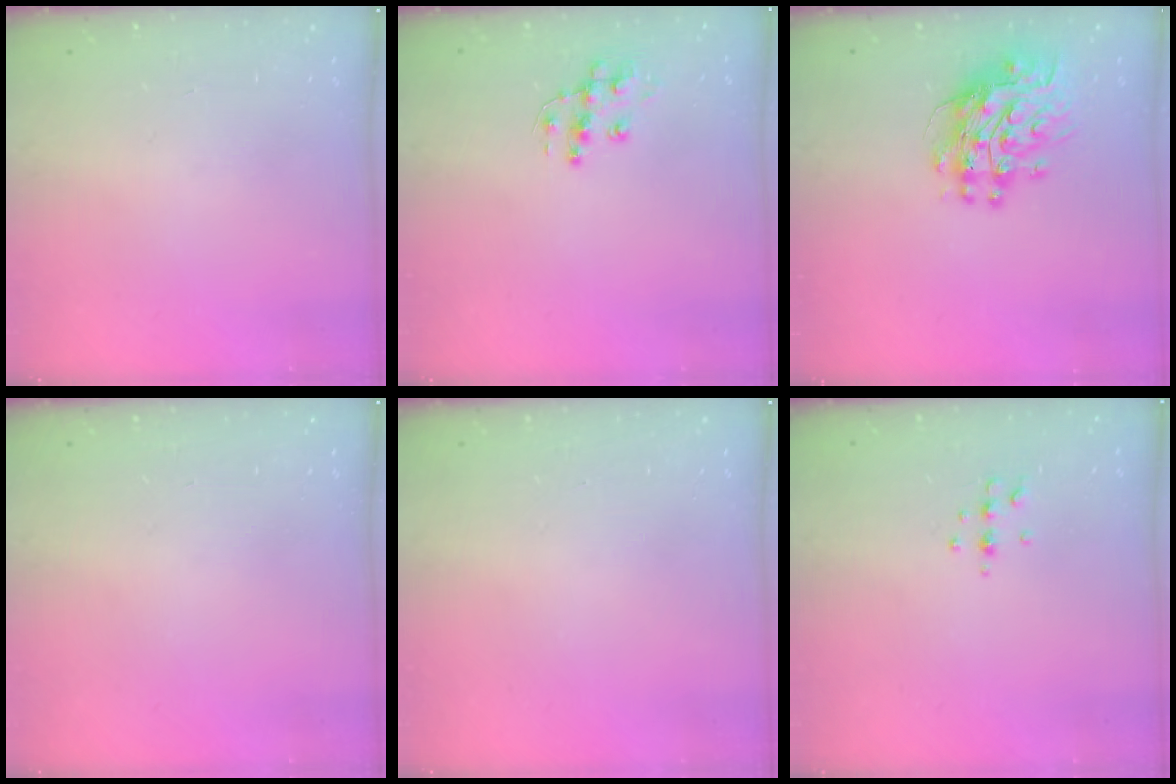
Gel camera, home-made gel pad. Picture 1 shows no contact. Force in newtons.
{"total": 9.8, "press": 9.7, "slide": 0.5}
{"total": 12.5, "press": 12.5, "slide": 1.1}
{"total": 0.0}
{"total": 0.0}
{"total": 5.2, "press": 5.0, "slide": 1.1}